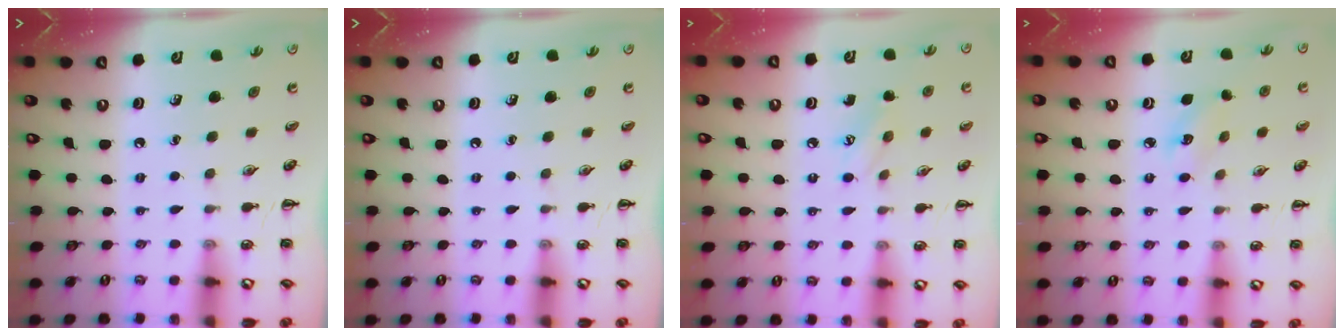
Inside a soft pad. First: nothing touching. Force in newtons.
{"total": 0.0}
{"total": 7.4, "press": 7.1, "slide": 1.9}
{"total": 3.5, "press": 3.4, "slide": 0.8}